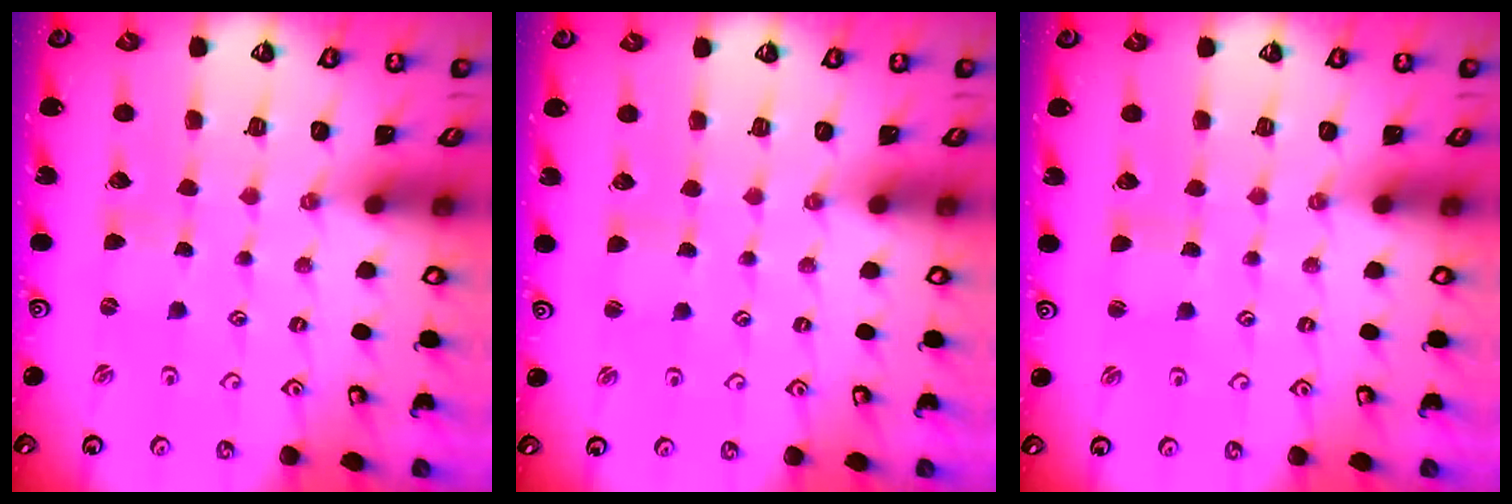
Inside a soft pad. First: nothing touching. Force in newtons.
{"total": 1.6, "press": 1.6, "slide": 0.3}
{"total": 1.3, "press": 1.3, "slide": 0.1}